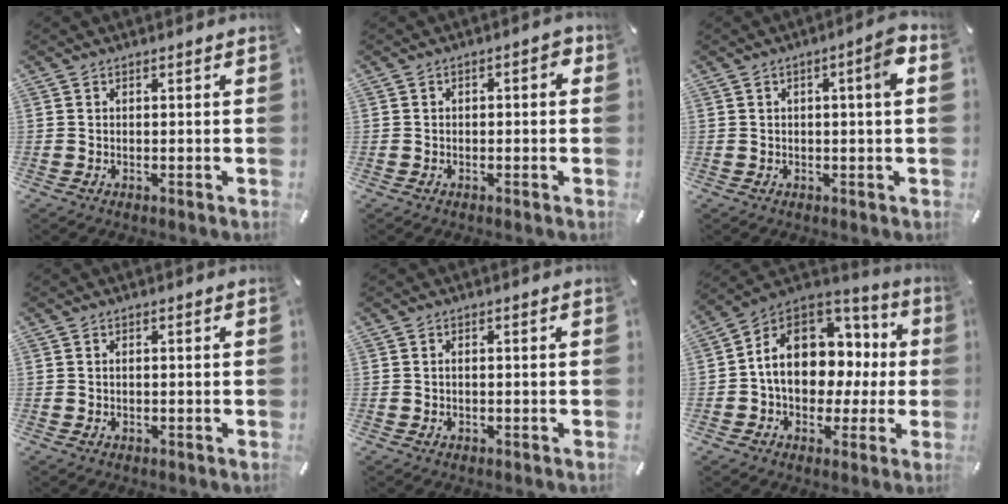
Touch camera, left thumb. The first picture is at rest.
{"total": 2.0, "force": [-0.6, 1.1, 1.6], "torque": [-0.029, 0.010, -0.014]}
{"total": 4.6, "force": [0.9, 0.7, 4.5], "torque": [-0.069, -0.003, 0.008]}
{"total": 0.9, "force": [0.0, 0.6, 0.8], "torque": [-0.016, 0.002, -0.002]}
{"total": 1.2, "force": [-0.1, 0.7, 1.0], "torque": [-0.019, 0.003, -0.004]}
{"total": 14.8, "force": [1.0, 11.7, 8.9], "torque": [-0.143, -0.013, 0.021]}